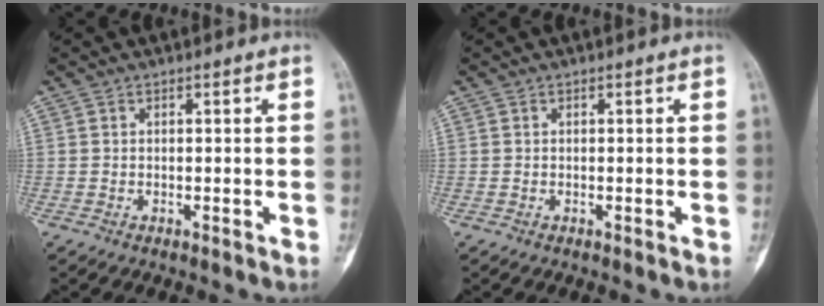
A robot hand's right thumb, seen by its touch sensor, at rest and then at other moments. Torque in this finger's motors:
{"motor_torque": [-0.09, 0.10, 0.00, 0.00, 0.00]}